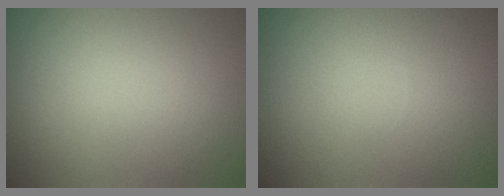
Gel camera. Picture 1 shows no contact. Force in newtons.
{"total": 0.0}